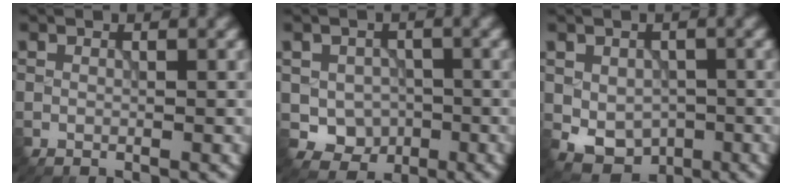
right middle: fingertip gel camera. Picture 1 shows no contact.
{"total": 3.8, "force": [-0.7, 3.3, 1.6], "torque": [-0.021, -0.010, -0.009]}
{"total": 4.4, "force": [-1.0, 3.3, 2.8], "torque": [-0.050, -0.012, -0.010]}